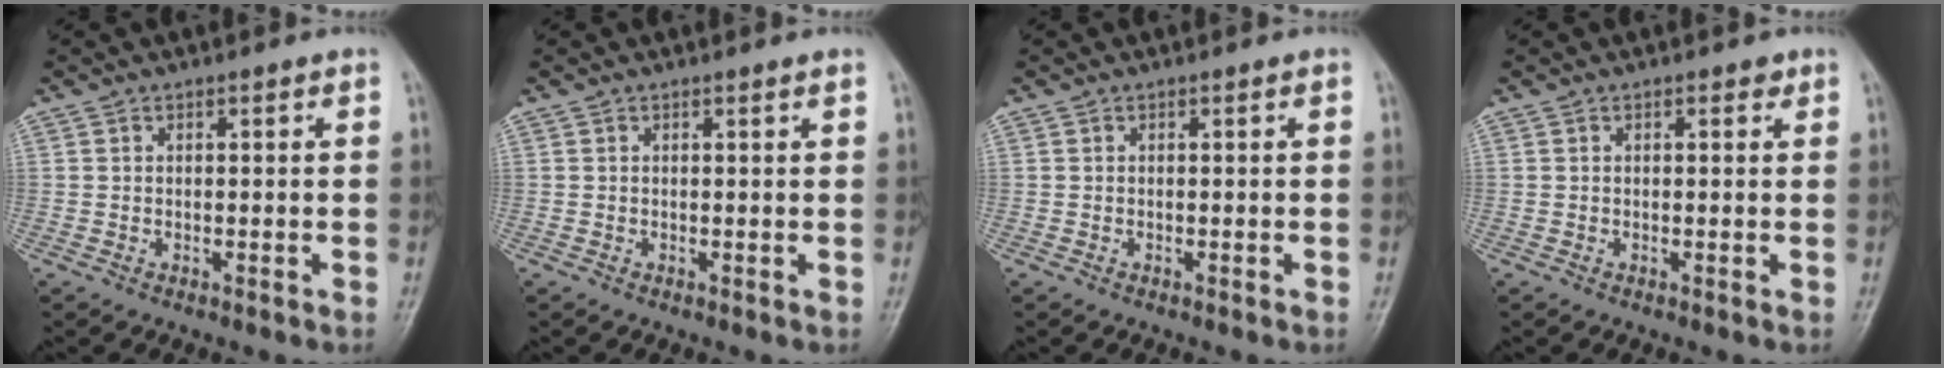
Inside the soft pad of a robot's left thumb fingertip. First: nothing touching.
{"total": 0.5, "force": [0.5, 0.0, 0.3], "torque": [-0.008, -0.001, 0.007]}
{"total": 0.0}
{"total": 1.2, "force": [0.6, 0.7, 0.7], "torque": [-0.003, -0.001, 0.004]}